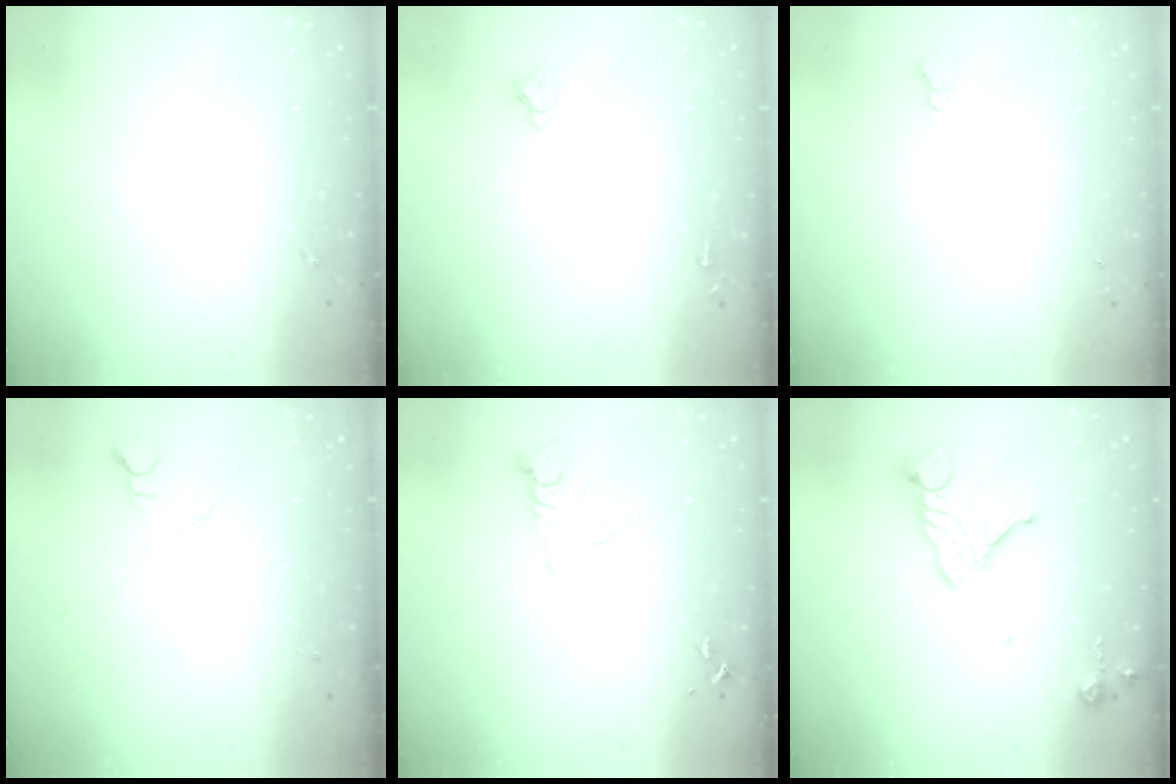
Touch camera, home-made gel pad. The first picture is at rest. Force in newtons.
{"total": 4.8, "press": 4.8, "slide": 0.3}
{"total": 5.3, "press": 5.3, "slide": 0.4}
{"total": 2.7, "press": 2.7, "slide": 0.3}
{"total": 7.0, "press": 7.0, "slide": 0.7}
{"total": 18.0, "press": 17.9, "slide": 1.7}